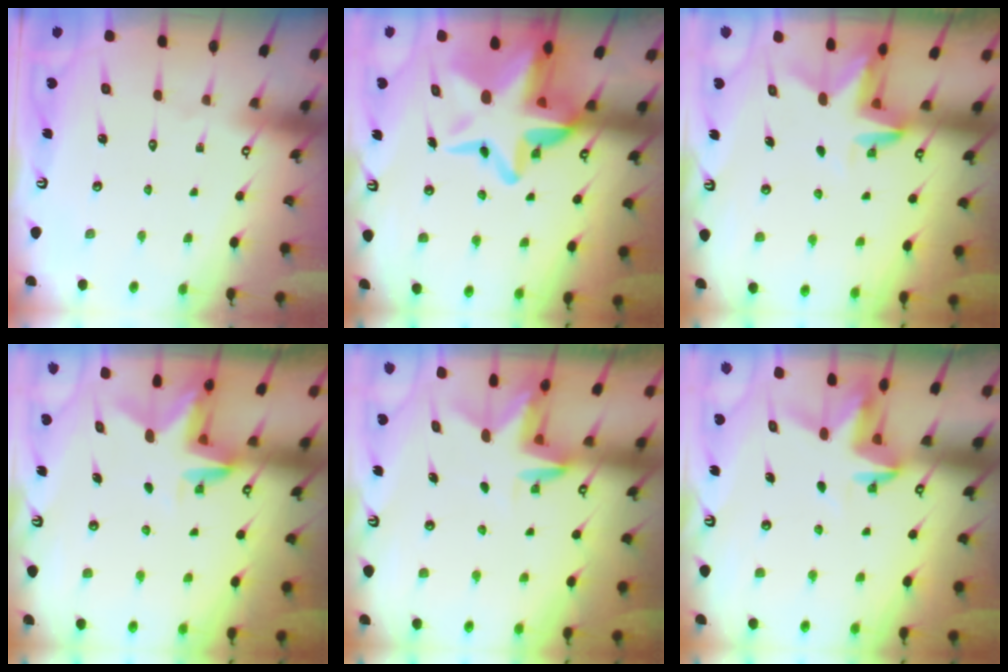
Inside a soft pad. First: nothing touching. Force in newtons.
{"total": 17.5, "press": 16.9, "slide": 4.3}
{"total": 3.1, "press": 3.1, "slide": 0.2}
{"total": 3.1, "press": 3.0, "slide": 0.4}
{"total": 3.0, "press": 3.0, "slide": 0.2}
{"total": 3.7, "press": 3.7, "slide": 0.3}